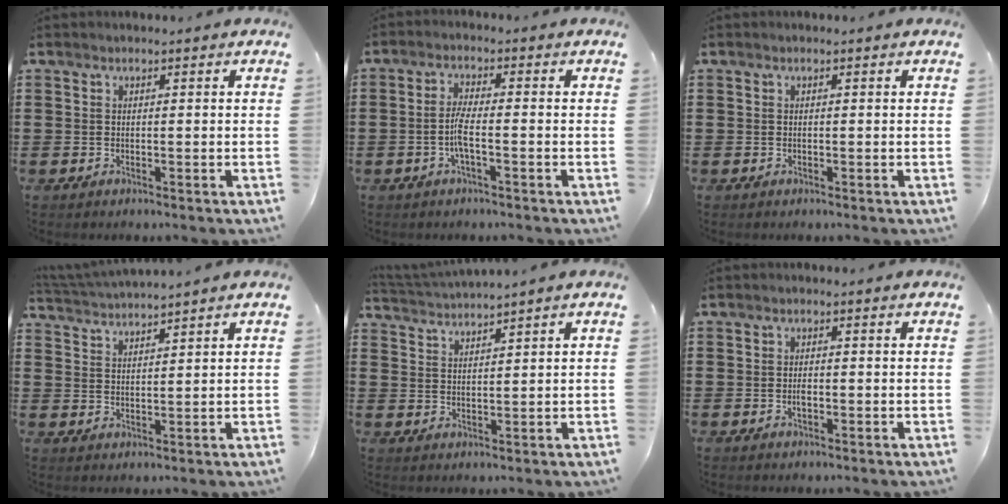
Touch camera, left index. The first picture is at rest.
{"total": 4.2, "force": [-1.3, 0.6, 4.0], "torque": [-0.085, -0.004, -0.030]}
{"total": 0.0}
{"total": 2.9, "force": [2.9, -0.6, 0.0], "torque": [-0.010, -0.010, 0.052]}
{"total": 2.2, "force": [2.1, -0.6, 0.0], "torque": [-0.007, -0.008, 0.040]}
{"total": 1.6, "force": [-0.4, 0.7, 1.4], "torque": [-0.029, -0.001, -0.006]}